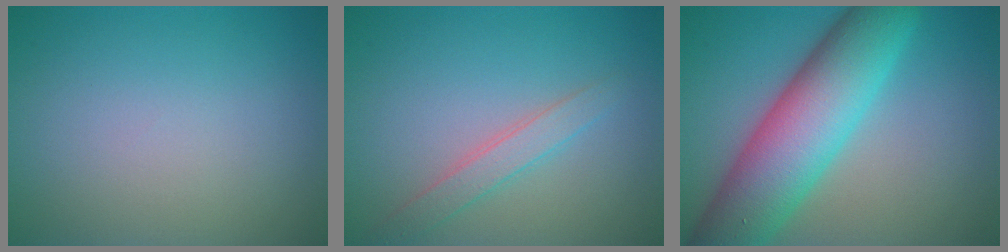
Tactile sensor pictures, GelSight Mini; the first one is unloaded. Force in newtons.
{"total": 2.0, "press": 2.0, "slide": 0.1}
{"total": 10.6, "press": 10.6, "slide": 0.2}